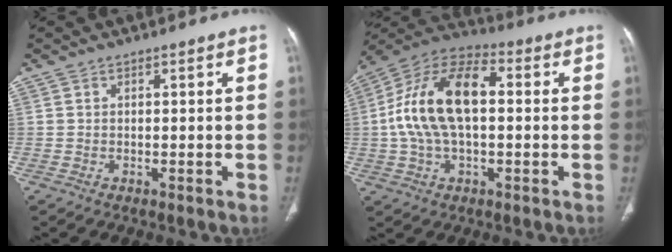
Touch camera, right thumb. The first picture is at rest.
{"total": 17.3, "force": [1.0, 9.4, 14.5], "torque": [-0.277, 0.035, 0.009]}